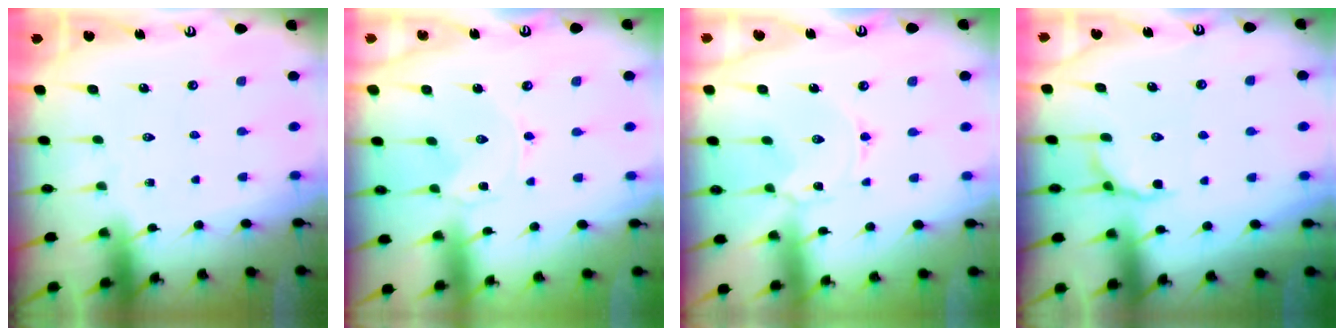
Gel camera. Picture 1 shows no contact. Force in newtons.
{"total": 0.0}
{"total": 2.3, "press": 2.3, "slide": 0.4}
{"total": 5.6, "press": 5.1, "slide": 2.4}